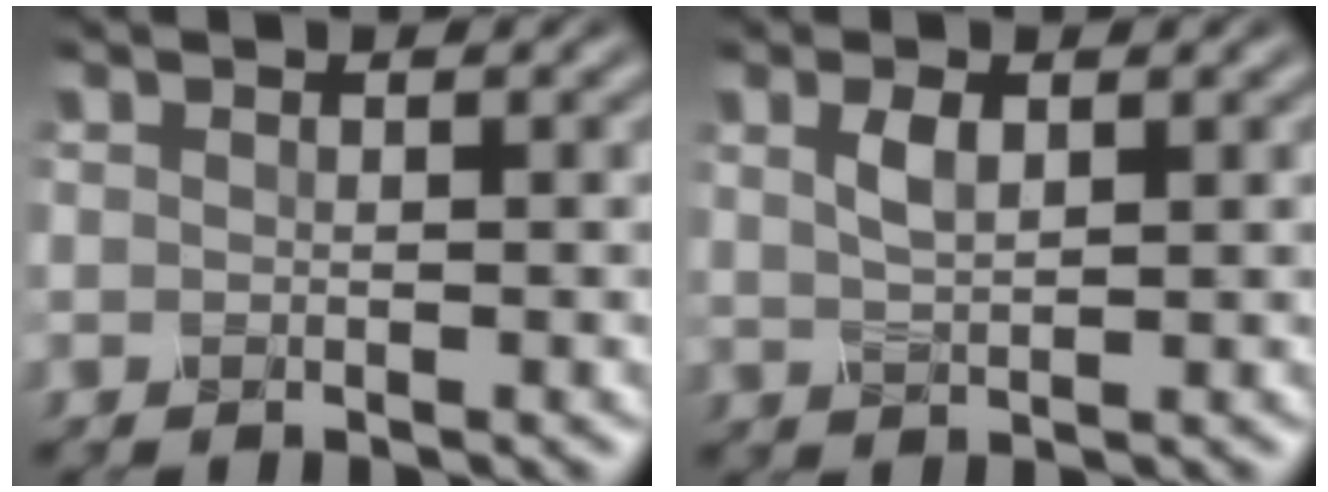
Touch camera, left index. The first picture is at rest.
{"total": 1.9, "force": [1.0, 0.6, 1.5], "torque": [-0.038, 0.005, 0.023]}